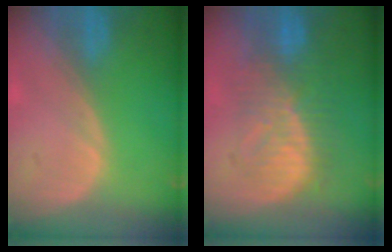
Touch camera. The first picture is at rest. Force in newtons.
{"total": 9.1, "press": 8.7, "slide": 2.7}